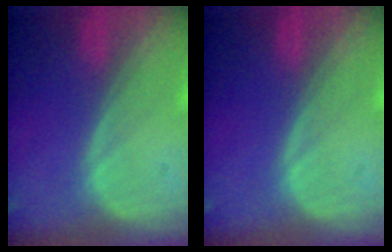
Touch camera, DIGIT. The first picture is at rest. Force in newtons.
{"total": 0.0}